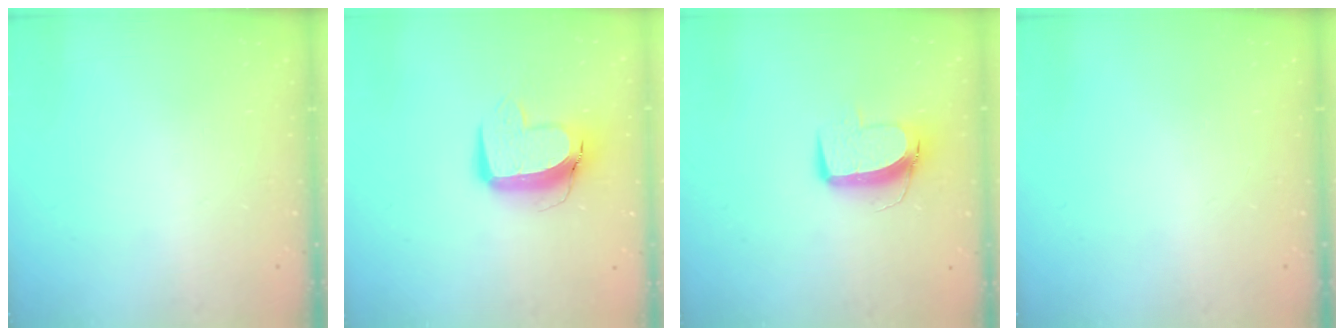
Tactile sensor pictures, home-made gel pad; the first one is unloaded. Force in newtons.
{"total": 11.6, "press": 11.5, "slide": 1.3}
{"total": 9.9, "press": 9.9, "slide": 0.8}
{"total": 0.0}